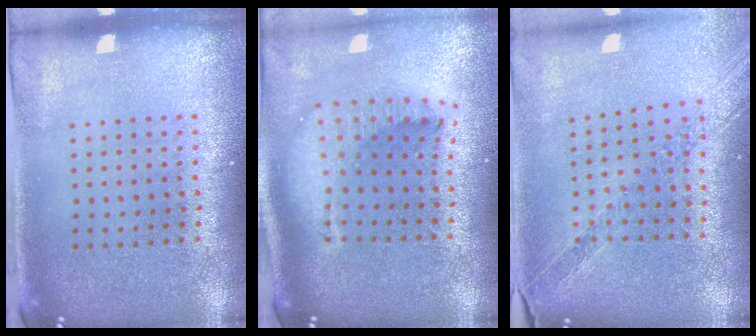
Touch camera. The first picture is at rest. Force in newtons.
{"total": 2.1, "press": 1.6, "slide": 1.3}
{"total": 1.2, "press": 1.2, "slide": 0.2}